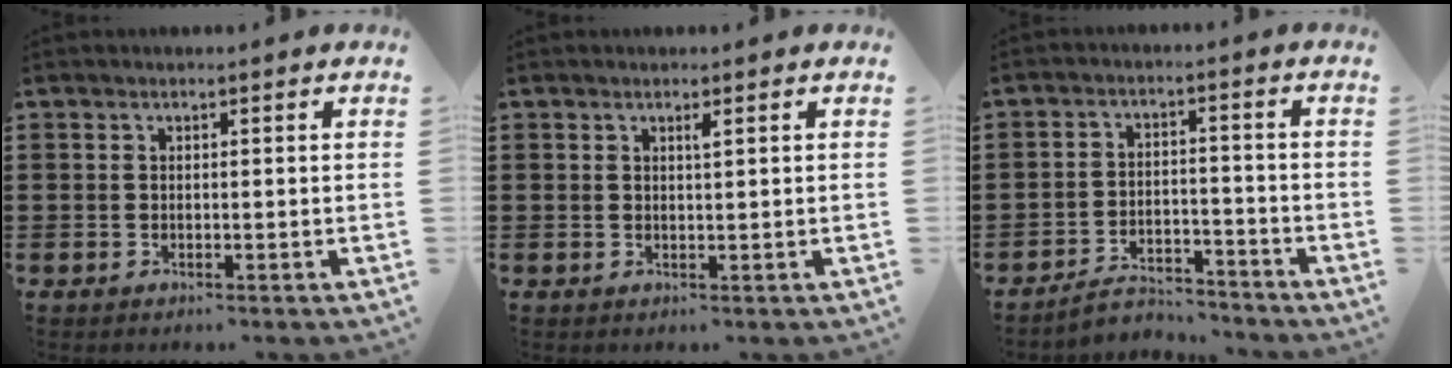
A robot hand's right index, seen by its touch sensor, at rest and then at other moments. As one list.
[{"total": 0.9, "force": [0.5, 0.0, 0.8], "torque": [-0.015, -0.003, 0.009]}, {"total": 4.4, "force": [-4.2, 1.0, 0.8], "torque": [-0.016, 0.011, -0.086]}]